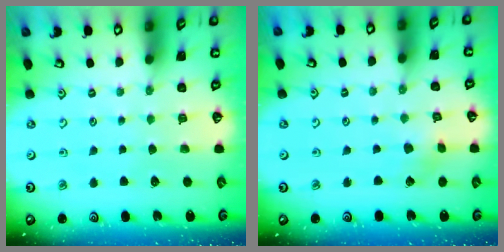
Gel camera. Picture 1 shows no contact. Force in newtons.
{"total": 2.1, "press": 2.1, "slide": 0.2}